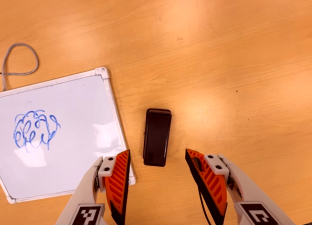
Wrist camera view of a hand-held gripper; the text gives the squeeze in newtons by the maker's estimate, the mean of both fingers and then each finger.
{"total": 0.0}